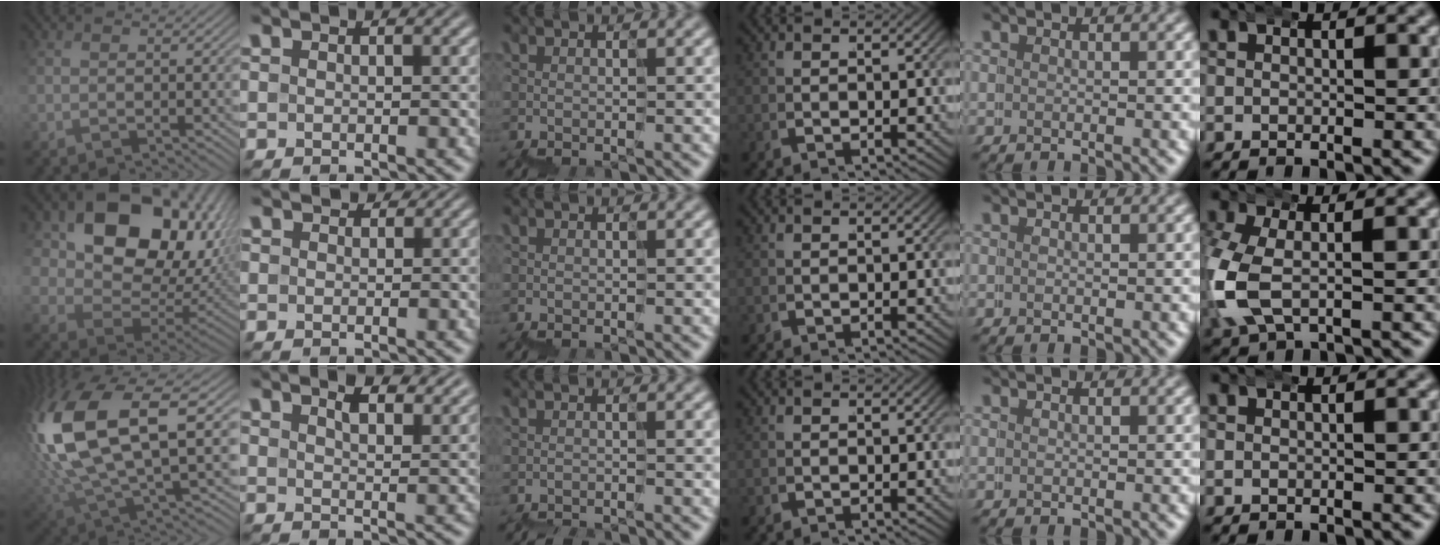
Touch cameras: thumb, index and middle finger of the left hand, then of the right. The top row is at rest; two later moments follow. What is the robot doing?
{"motion": "wrap", "object": "belt"}